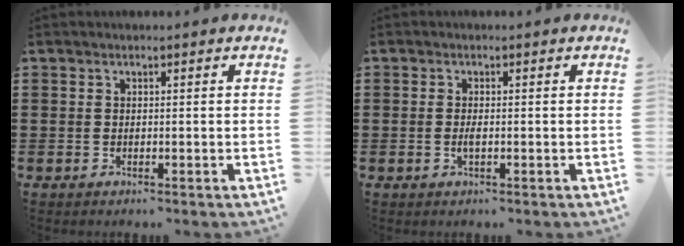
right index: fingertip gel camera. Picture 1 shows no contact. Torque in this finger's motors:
{"motor_torque": [1.08, 1.06, 0.08, 0.02]}